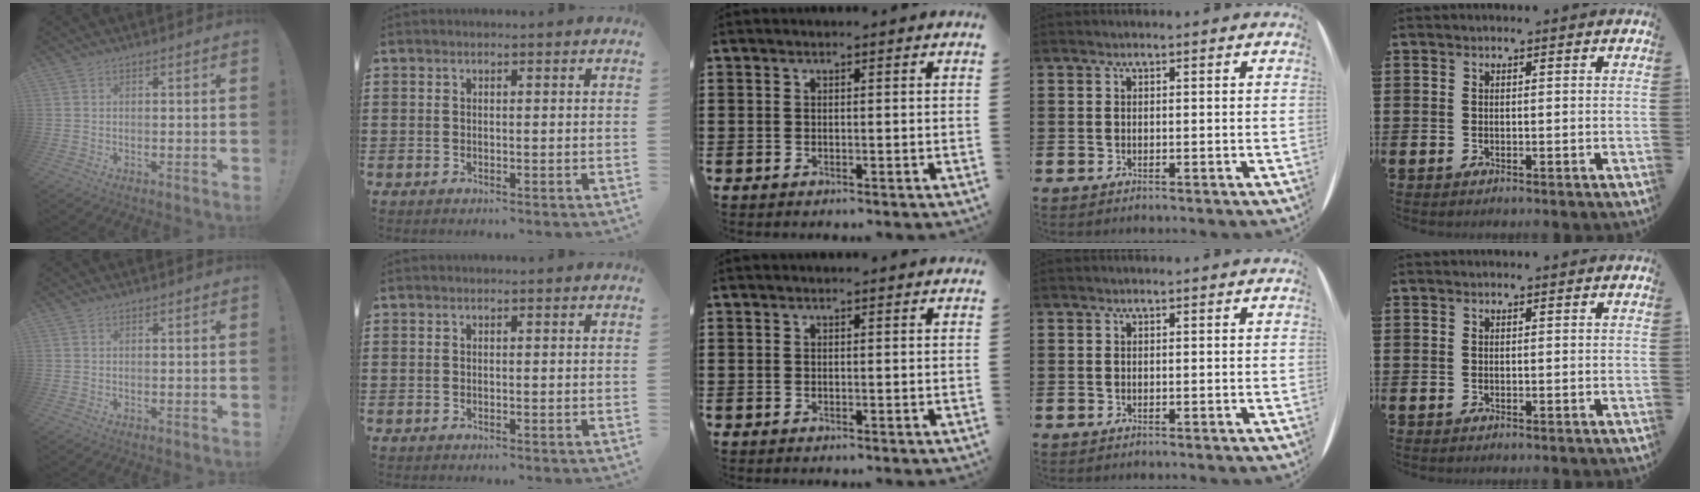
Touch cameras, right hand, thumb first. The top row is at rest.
{}